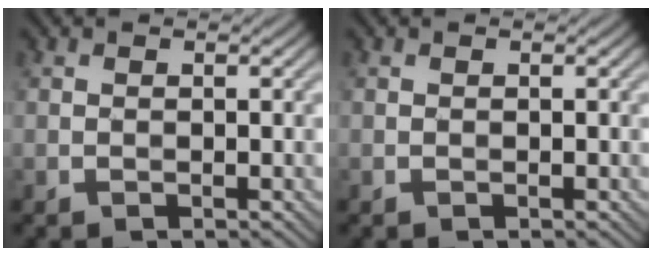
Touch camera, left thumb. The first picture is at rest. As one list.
[{"total": 0.0}]